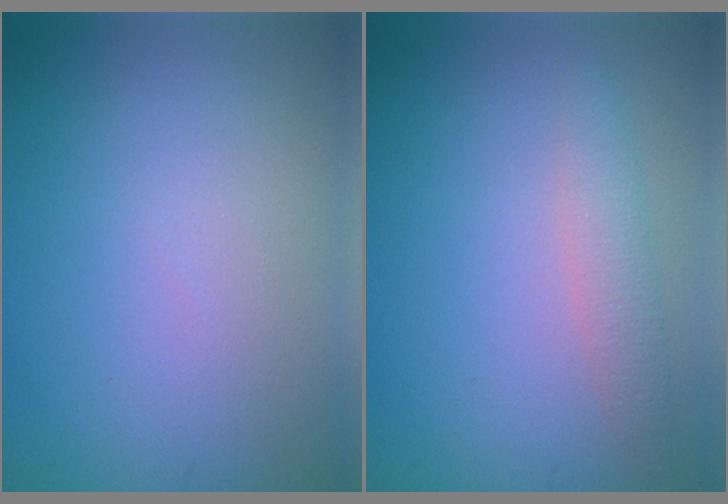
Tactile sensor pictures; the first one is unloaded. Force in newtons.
{"total": 2.0, "press": 2.0, "slide": 0.1}